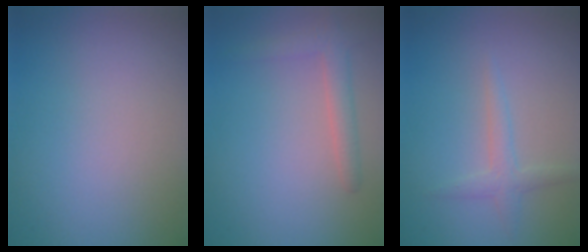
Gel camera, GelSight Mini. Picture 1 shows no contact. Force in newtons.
{"total": 2.2, "press": 2.1, "slide": 0.2}
{"total": 1.7, "press": 1.7, "slide": 0.1}